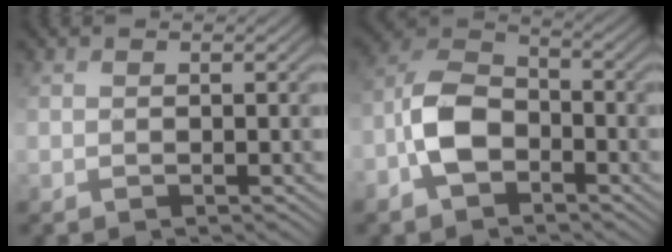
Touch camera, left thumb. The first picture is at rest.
{"total": 7.7, "force": [-3.3, 4.8, 5.1], "torque": [-0.111, 0.009, -0.078]}